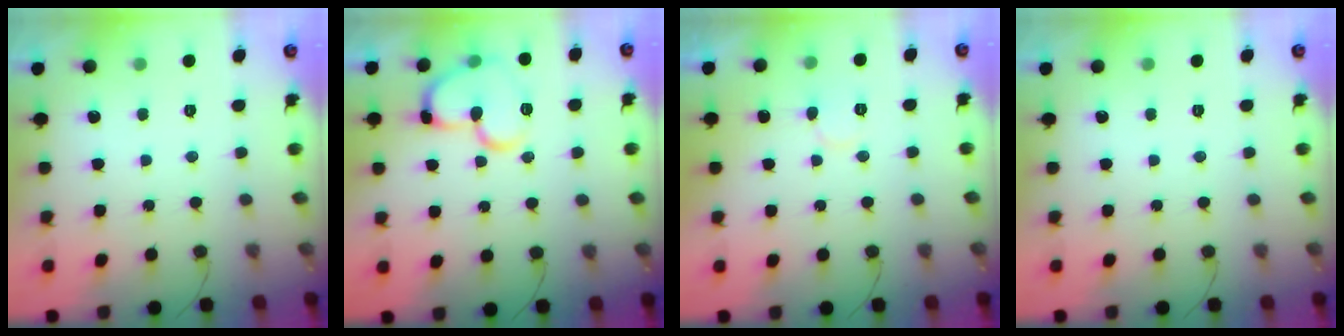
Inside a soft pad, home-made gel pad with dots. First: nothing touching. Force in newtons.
{"total": 14.1, "press": 14.0, "slide": 1.7}
{"total": 4.8, "press": 4.8, "slide": 0.6}
{"total": 0.0}